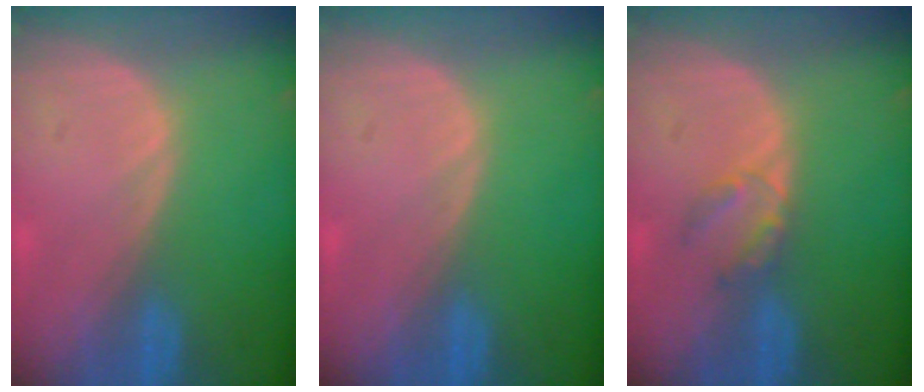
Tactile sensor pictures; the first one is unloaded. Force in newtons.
{"total": 0.0}
{"total": 2.8, "press": 2.8, "slide": 0.3}